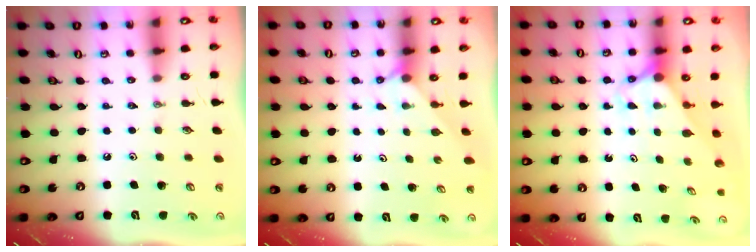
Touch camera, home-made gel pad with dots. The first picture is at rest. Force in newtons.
{"total": 2.2, "press": 2.2, "slide": 0.2}
{"total": 2.8, "press": 2.8, "slide": 0.0}